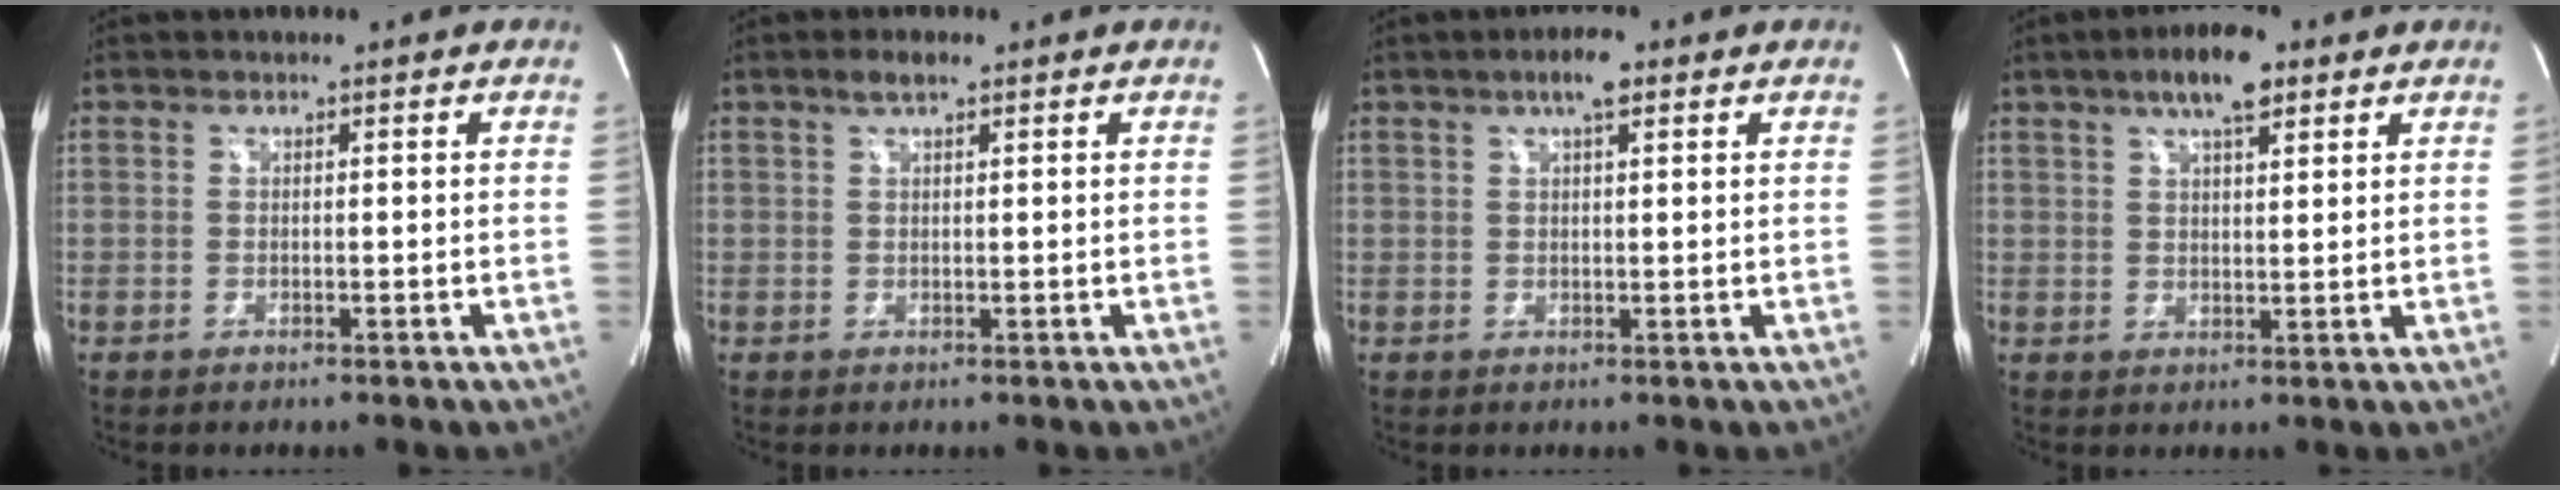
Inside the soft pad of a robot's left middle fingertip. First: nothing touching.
{"total": 2.2, "force": [1.5, 0.6, 1.5], "torque": [-0.031, 0.007, 0.028]}
{"total": 3.9, "force": [2.3, 0.7, 3.1], "torque": [-0.057, 0.009, 0.037]}
{"total": 7.4, "force": [4.6, 2.0, 5.5], "torque": [-0.098, 0.012, 0.075]}